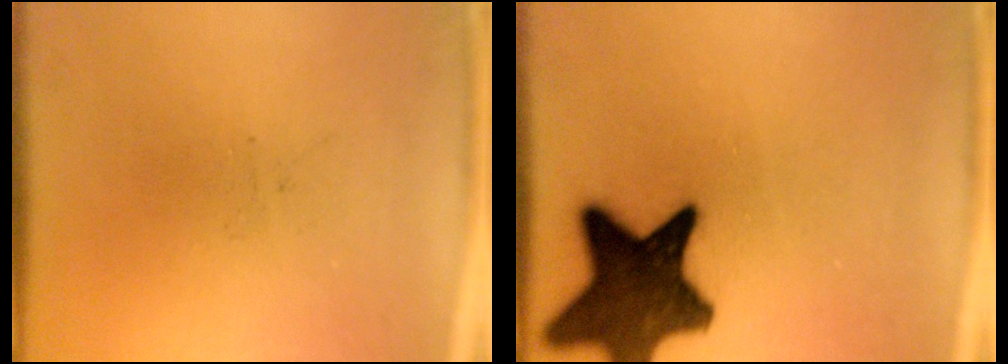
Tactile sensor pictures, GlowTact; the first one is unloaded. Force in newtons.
{"total": 15.3}